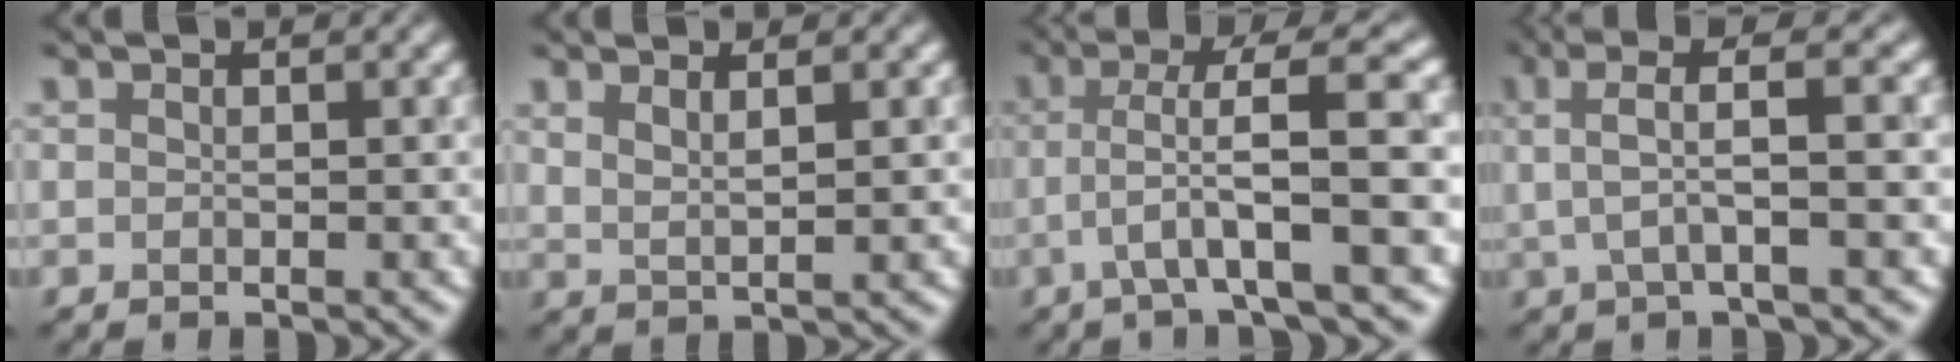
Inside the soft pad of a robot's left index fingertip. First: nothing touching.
{"total": 2.2, "force": [1.5, 0.6, 1.4], "torque": [-0.011, 0.004, 0.020]}
{"total": 6.0, "force": [-1.0, 0.5, 5.9], "torque": [-0.093, 0.016, -0.013]}
{"total": 4.0, "force": [1.1, 0.6, 3.8], "torque": [-0.069, 0.017, 0.027]}